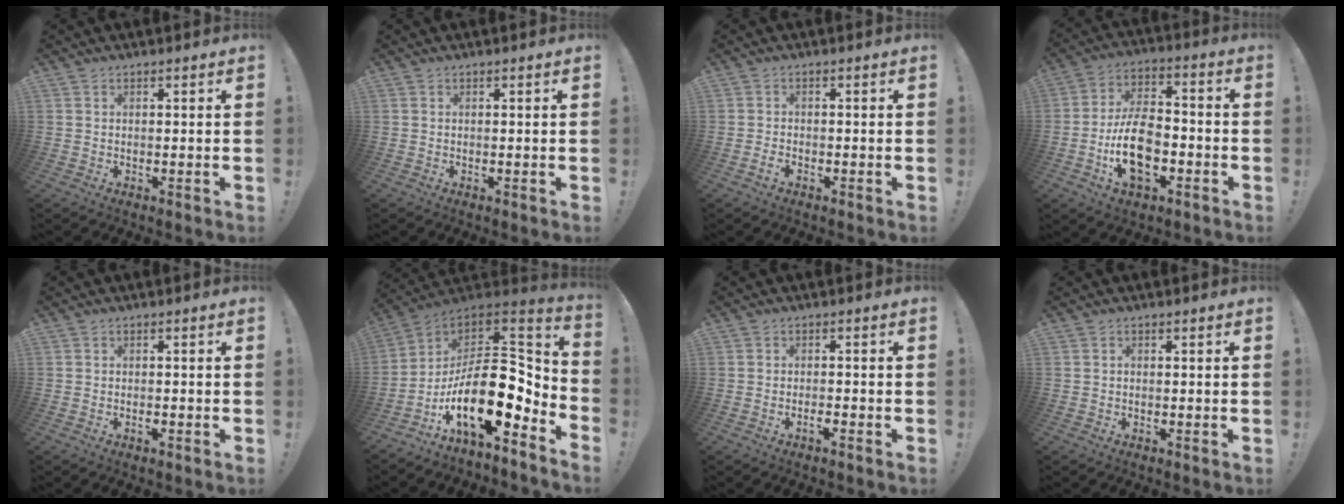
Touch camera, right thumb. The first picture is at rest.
{"total": 0.0}
{"total": 2.0, "force": [-1.5, 0.7, 1.2], "torque": [-0.016, 0.006, -0.028]}
{"total": 15.5, "force": [-4.9, 9.5, 11.3], "torque": [-0.197, 0.022, -0.086]}
{"total": 1.1, "force": [-0.8, 0.3, 0.7], "torque": [-0.014, 0.000, -0.013]}
{"total": 23.5, "force": [-4.7, 11.4, 20.0], "torque": [-0.355, 0.008, -0.077]}
{"total": 2.9, "force": [-1.7, 0.0, 2.3], "torque": [-0.039, -0.002, -0.030]}
{"total": 0.5, "force": [-0.3, 0.4, 0.0], "torque": [-0.009, 0.005, -0.005]}